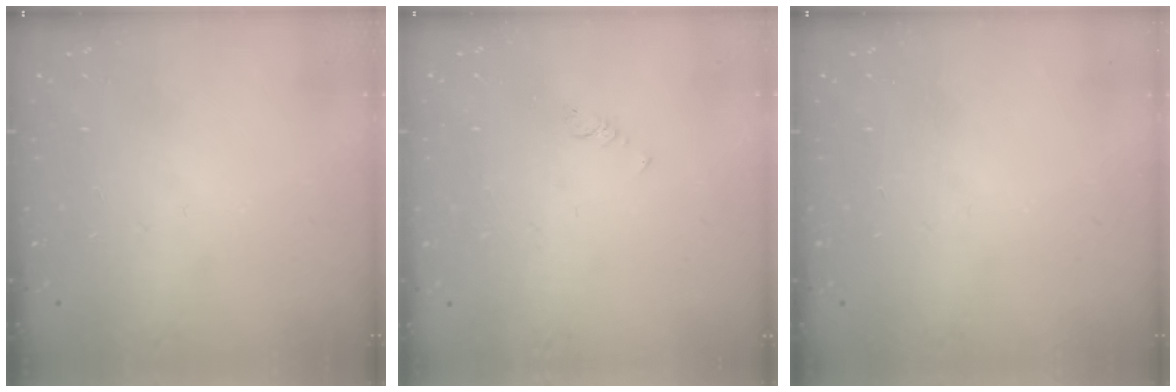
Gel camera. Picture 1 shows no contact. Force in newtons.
{"total": 1.0, "press": 0.9, "slide": 0.3}
{"total": 0.0}